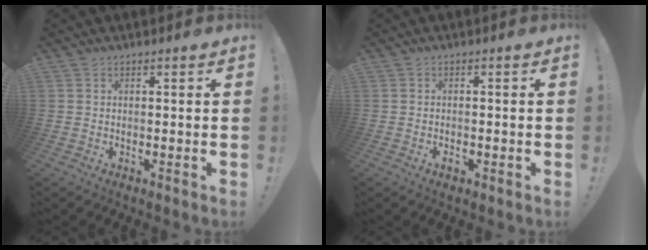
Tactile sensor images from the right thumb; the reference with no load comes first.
{"total": 1.3, "force": [-0.9, 0.4, 0.8], "torque": [-0.005, -0.001, -0.018]}